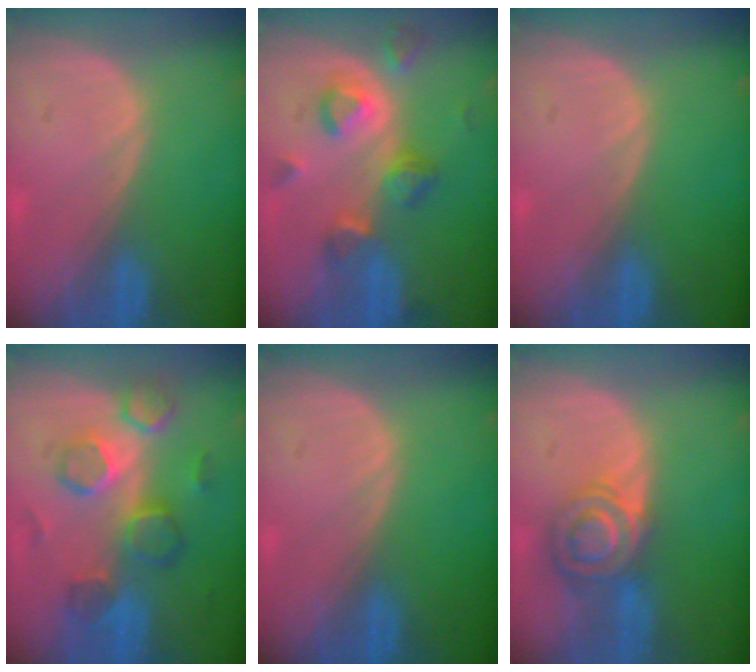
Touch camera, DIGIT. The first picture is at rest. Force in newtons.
{"total": 7.1, "press": 6.9, "slide": 1.6}
{"total": 0.0}
{"total": 8.5, "press": 8.3, "slide": 2.1}
{"total": 0.0}
{"total": 7.3, "press": 6.1, "slide": 4.0}